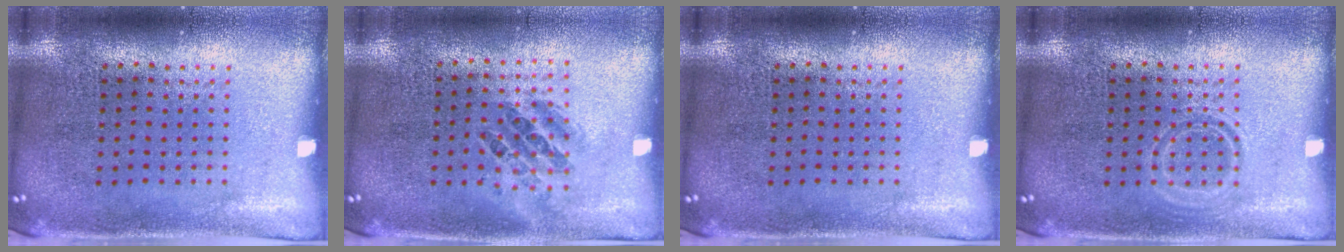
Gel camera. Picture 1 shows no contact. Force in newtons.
{"total": 1.0, "press": 0.9, "slide": 0.3}
{"total": 0.0}
{"total": 1.4, "press": 1.3, "slide": 0.4}